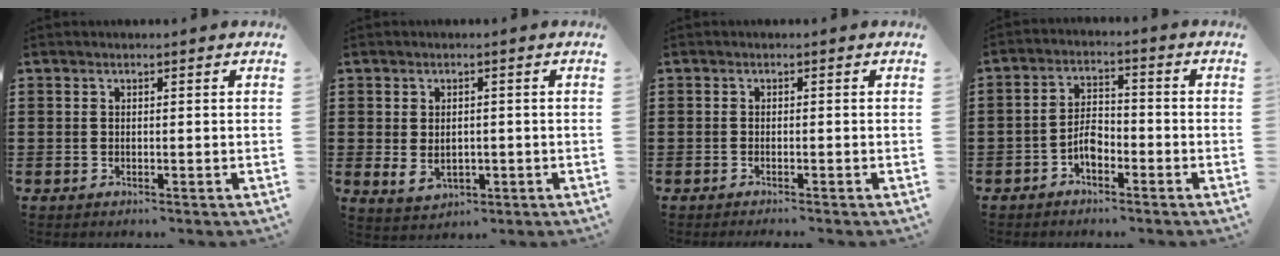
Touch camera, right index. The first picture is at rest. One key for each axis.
{"total": 2.8, "fx": -0.2, "fy": 2.1, "fz": 1.9, "tx": -0.042, "ty": 0.007, "tz": -0.005}
{"total": 0.5, "fx": -0.5, "fy": 0.0, "fz": 0.2, "tx": -0.004, "ty": -0.002, "tz": -0.009}
{"total": 4.2, "fx": -2.1, "fy": 2.2, "fz": 2.8, "tx": -0.064, "ty": 0.003, "tz": -0.044}